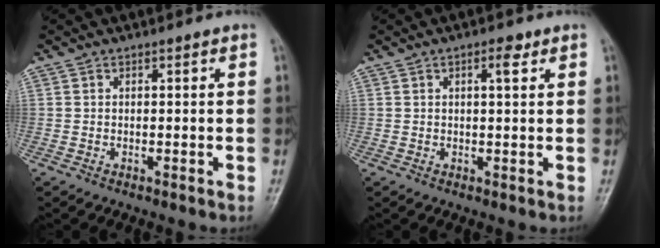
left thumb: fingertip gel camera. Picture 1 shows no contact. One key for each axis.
{"total": 2.5, "fx": 1.2, "fy": 0.9, "fz": 2.1, "tx": -0.029, "ty": -0.002, "tz": 0.017}